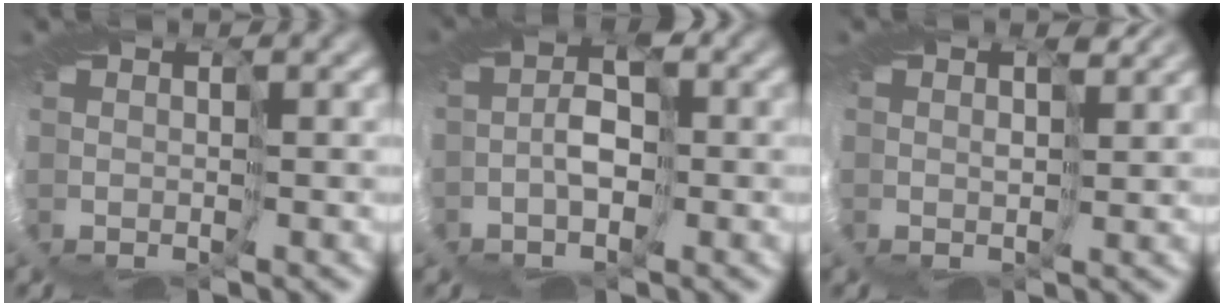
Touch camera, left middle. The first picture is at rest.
{"total": 3.2, "force": [-1.2, 1.8, 2.3], "torque": [-0.057, 0.003, -0.027]}
{"total": 2.5, "force": [1.8, 1.2, 1.2], "torque": [-0.026, 0.010, 0.017]}